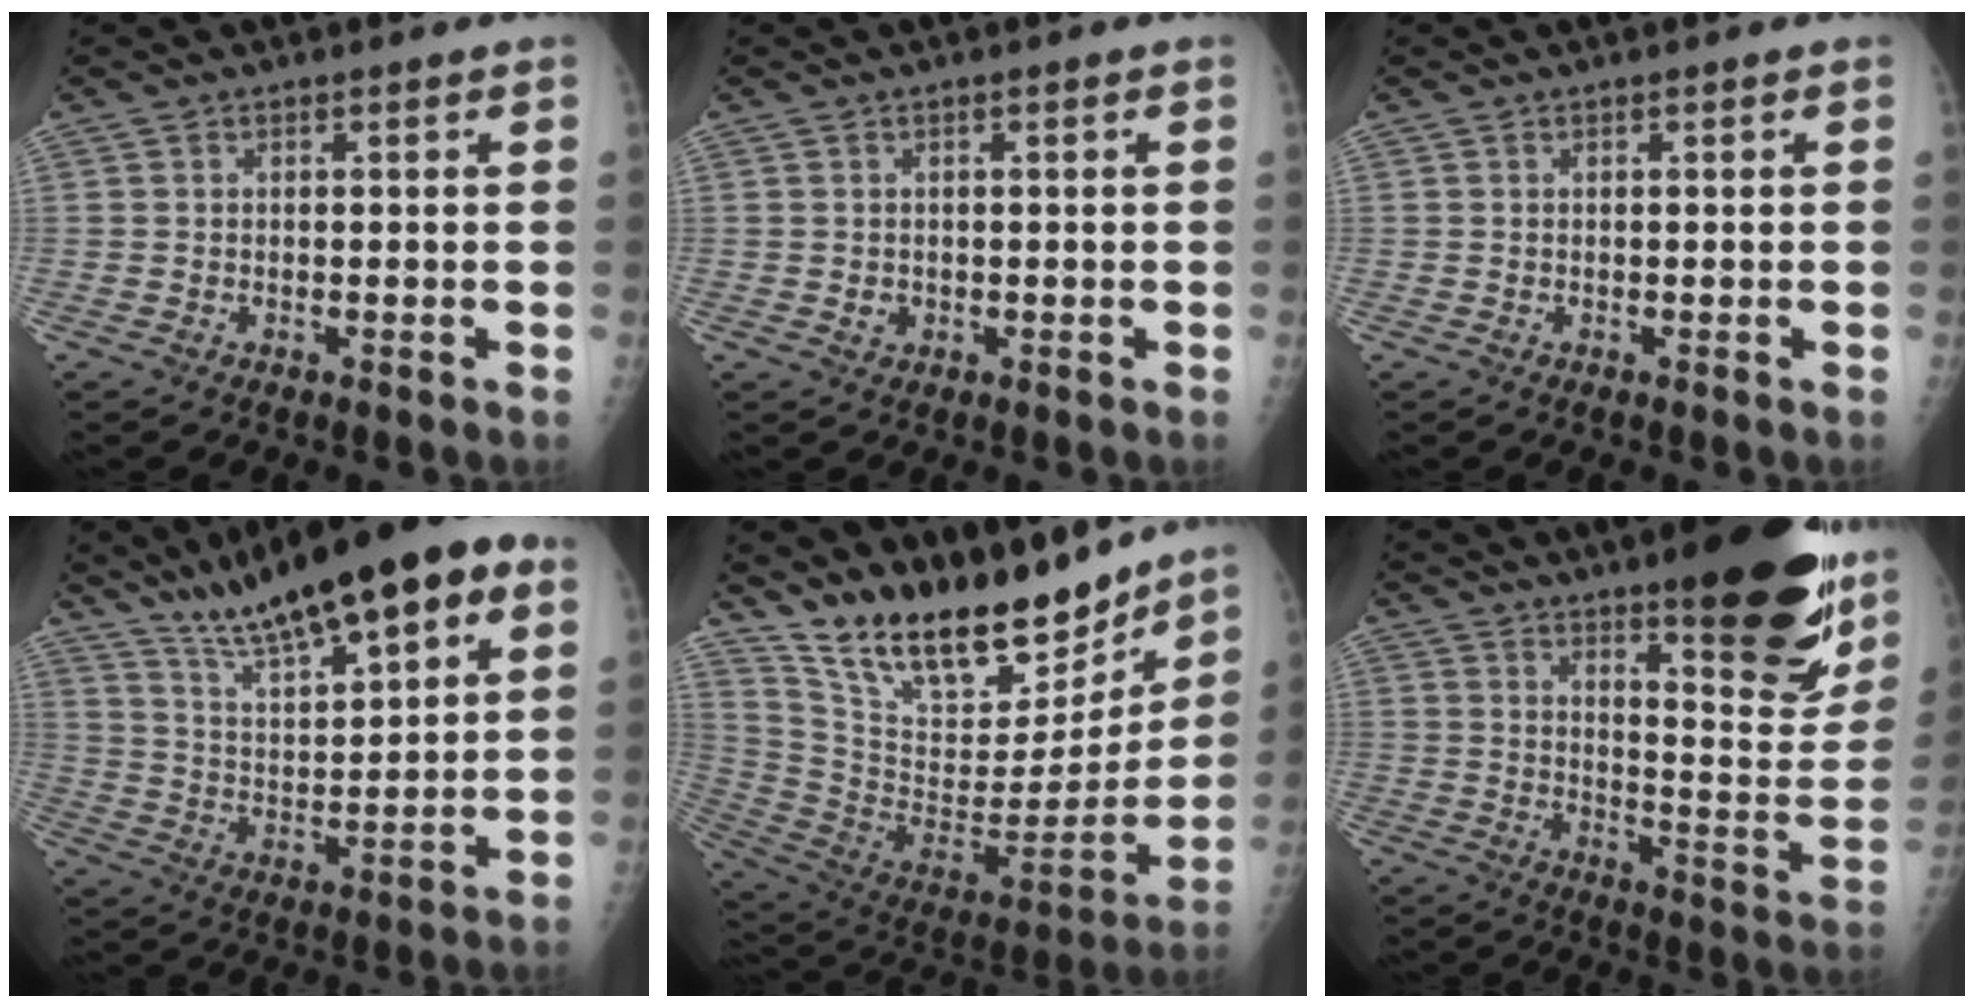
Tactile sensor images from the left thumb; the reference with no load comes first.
{"total": 1.2, "force": [-0.1, 1.1, 0.6], "torque": [-0.005, 0.001, 0.003]}
{"total": 0.0}
{"total": 21.6, "force": [12.7, 6.0, 16.4], "torque": [-0.239, -0.020, 0.211]}
{"total": 24.3, "force": [19.4, 8.8, 11.7], "torque": [-0.162, -0.094, 0.335]}
{"total": 23.2, "force": [14.1, 5.7, 17.5], "torque": [-0.200, -0.086, 0.202]}